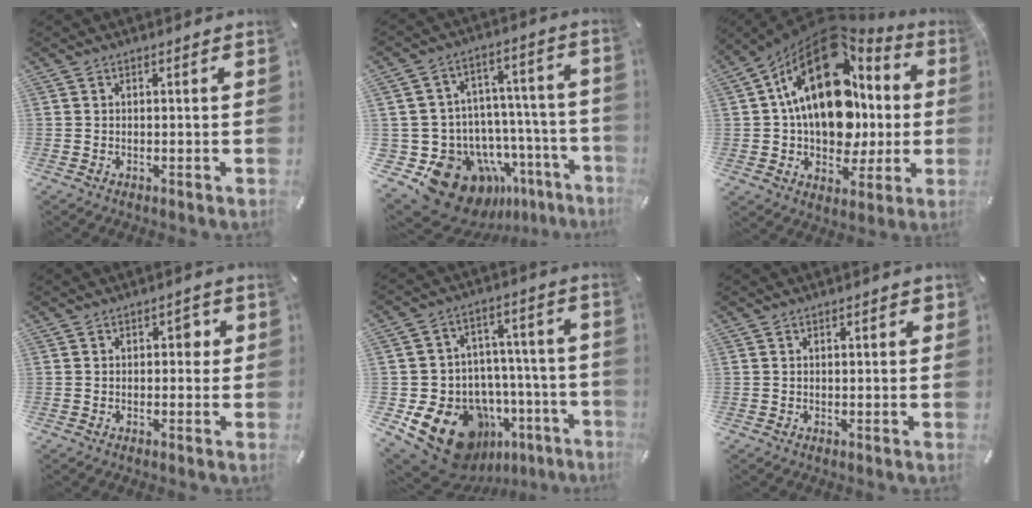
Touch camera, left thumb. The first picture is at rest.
{"total": 19.3, "force": [-11.6, 12.7, 8.6], "torque": [-0.146, 0.046, -0.166]}
{"total": 24.1, "force": [4.1, 16.2, 17.4], "torque": [-0.286, -0.026, 0.074]}
{"total": 2.7, "force": [0.2, 1.8, 1.9], "torque": [-0.008, -0.001, -0.007]}
{"total": 19.6, "force": [-10.3, 13.5, 9.7], "torque": [-0.160, 0.057, -0.143]}
{"total": 1.1, "force": [0.2, 0.6, 0.9], "torque": [-0.010, 0.002, 0.000]}